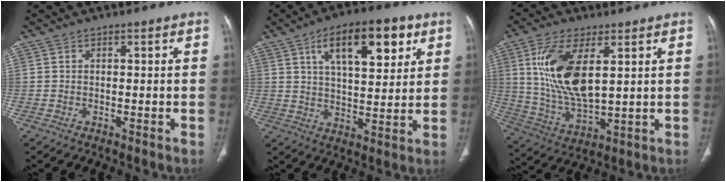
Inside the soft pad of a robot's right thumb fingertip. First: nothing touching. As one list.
[{"total": 15.3, "force": [6.8, 6.7, 11.9], "torque": [-0.151, -0.014, 0.107]}, {"total": 15.6, "force": [4.4, 6.9, 13.3], "torque": [-0.270, -0.021, 0.096]}]